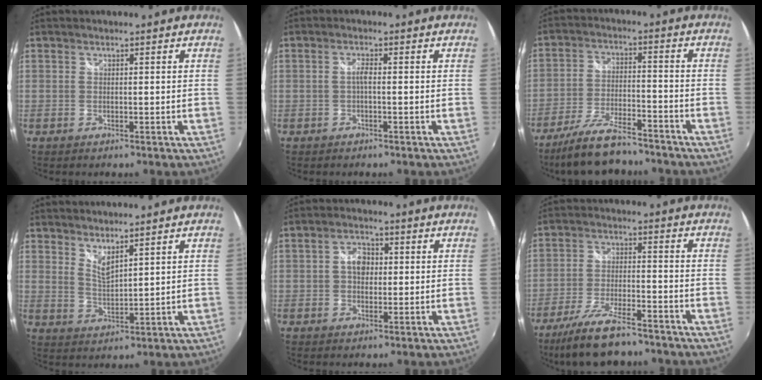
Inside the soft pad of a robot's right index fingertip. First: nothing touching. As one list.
[{"total": 1.5, "force": [-0.4, 0.3, 1.4], "torque": [-0.028, 0.004, -0.009]}, {"total": 13.3, "force": [-11.2, 3.5, 6.4], "torque": [-0.144, -0.015, -0.191]}, {"total": 4.0, "force": [3.4, 0.5, 2.1], "torque": [-0.036, -0.008, 0.058]}, {"total": 4.2, "force": [0.3, 3.2, 2.8], "torque": [-0.045, 0.011, 0.004]}, {"total": 13.5, "force": [-11.0, 3.3, 7.0], "torque": [-0.158, -0.019, -0.188]}]